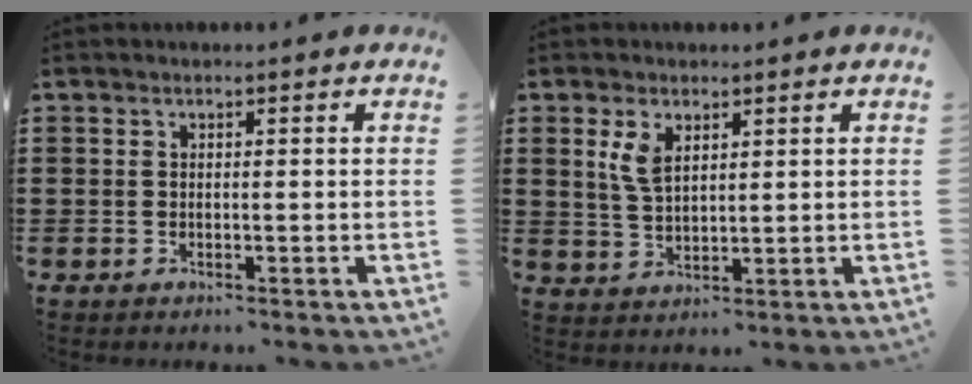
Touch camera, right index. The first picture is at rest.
{"total": 4.2, "force": [2.0, 2.2, 3.1], "torque": [-0.069, 0.006, 0.035]}